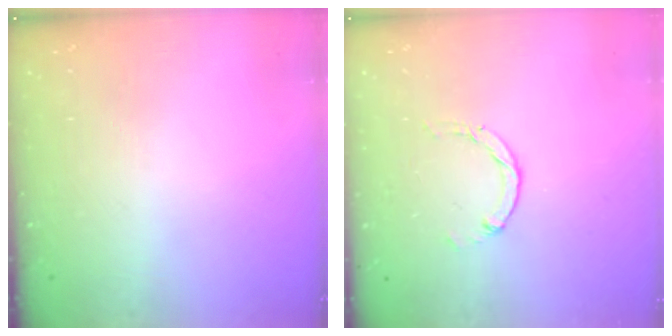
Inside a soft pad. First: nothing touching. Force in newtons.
{"total": 1.1, "press": 1.1, "slide": 0.2}